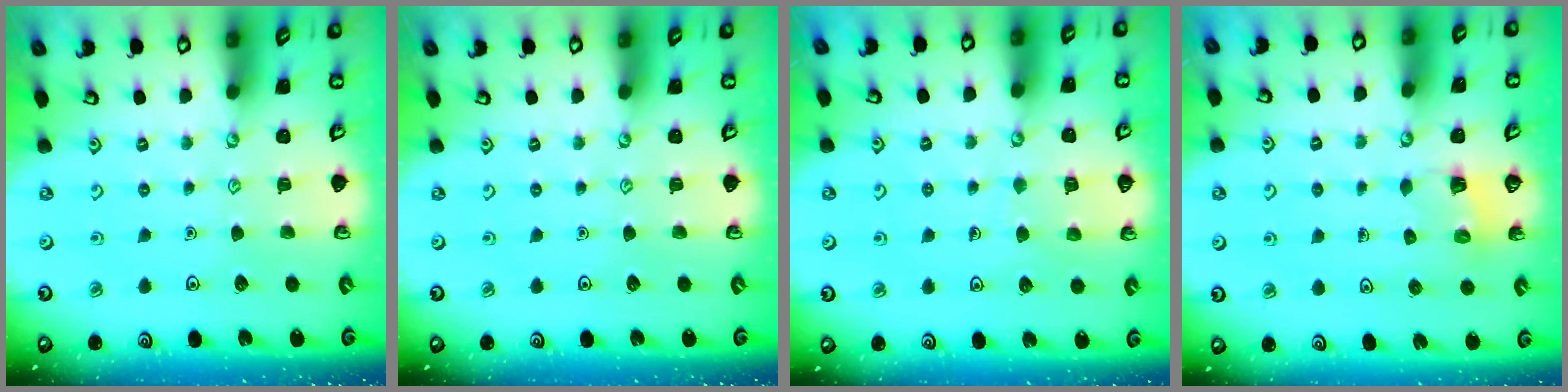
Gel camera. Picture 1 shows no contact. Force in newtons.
{"total": 0.0}
{"total": 5.4, "press": 5.4, "slide": 0.4}
{"total": 2.6, "press": 2.6, "slide": 0.3}